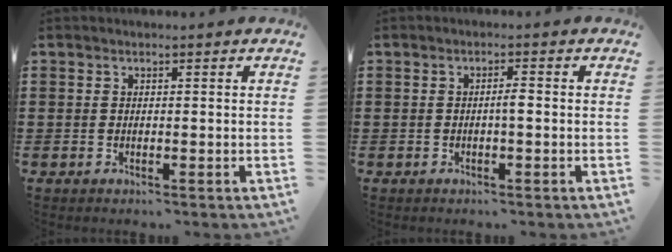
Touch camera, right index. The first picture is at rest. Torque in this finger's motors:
{"motor_torque": [0.35, -0.22, 0.05, 0.04]}